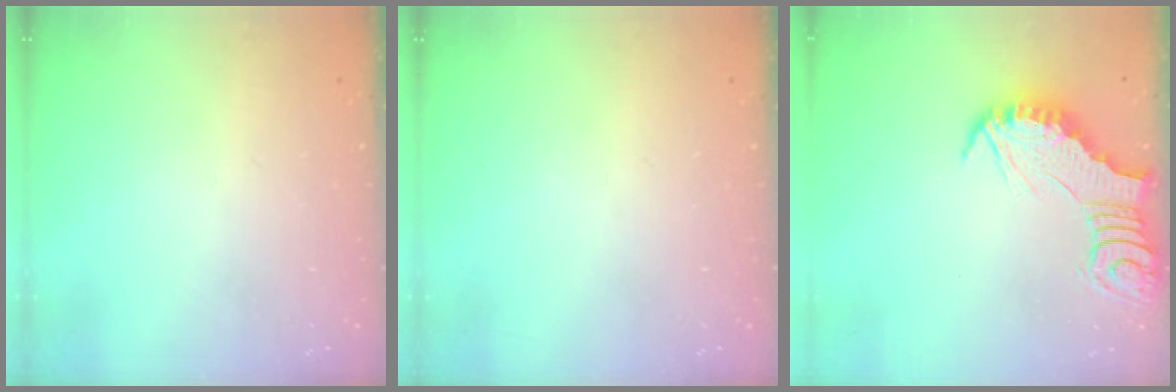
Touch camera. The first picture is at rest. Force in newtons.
{"total": 0.0}
{"total": 2.8, "press": 2.7, "slide": 0.3}